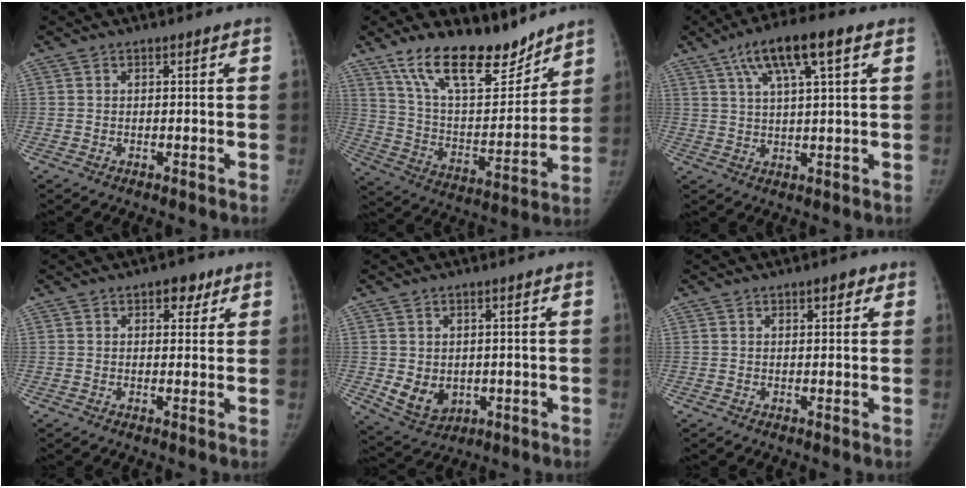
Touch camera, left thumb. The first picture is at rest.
{"total": 20.0, "force": [14.8, 8.2, 10.6], "torque": [-0.140, -0.080, 0.260]}
{"total": 11.4, "force": [5.5, 2.8, 9.6], "torque": [-0.167, 0.005, 0.092]}
{"total": 3.6, "force": [1.9, 2.3, 2.0], "torque": [-0.001, -0.005, 0.021]}
{"total": 6.6, "force": [-0.7, 5.3, 3.9], "torque": [-0.047, -0.010, 0.008]}
{"total": 2.4, "force": [1.3, 1.3, 1.6], "torque": [-0.006, -0.002, 0.014]}